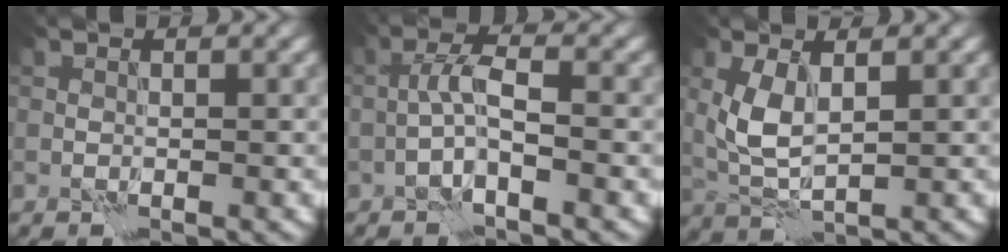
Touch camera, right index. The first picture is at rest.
{"total": 2.9, "force": [-1.0, 0.6, 2.7], "torque": [-0.055, 0.013, -0.026]}
{"total": 4.0, "force": [0.9, 1.8, 3.5], "torque": [-0.084, 0.001, 0.021]}